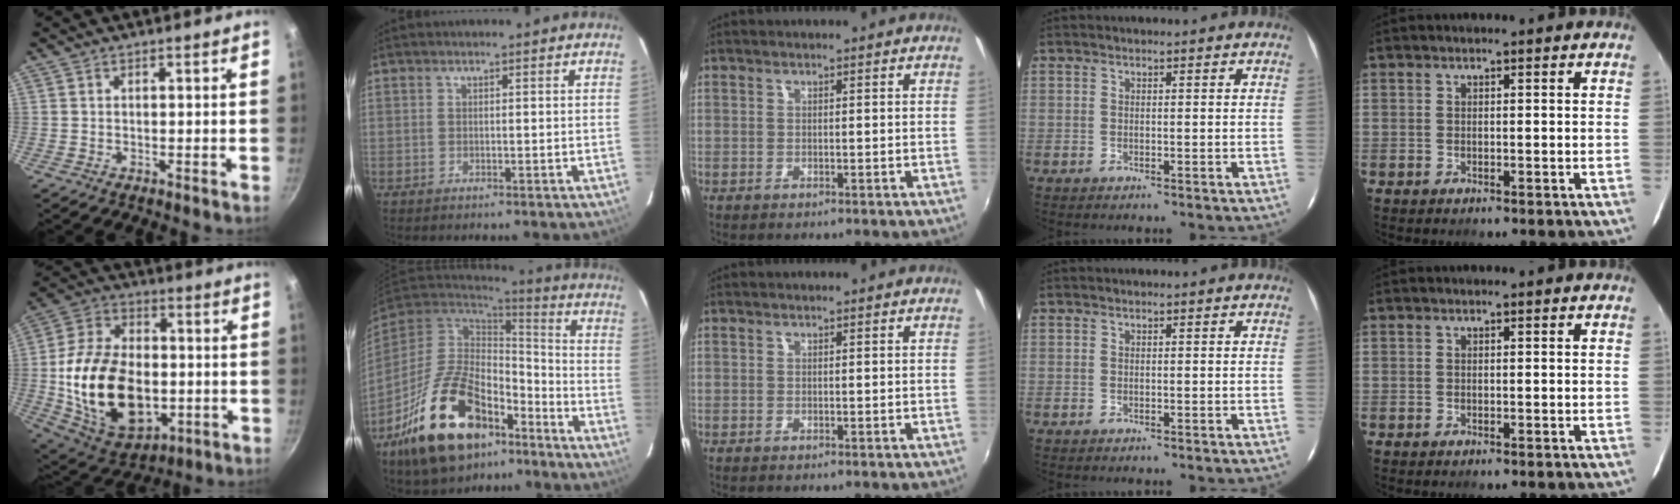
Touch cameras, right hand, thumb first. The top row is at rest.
{"thumb": {"total": 24.2, "force": [-2.9, 15.7, 18.3], "torque": [-0.315, 0.015, -0.035]}, "index": {"total": 23.3, "force": [-12.9, 12.9, 14.6], "torque": [-0.290, -0.002, -0.198]}}